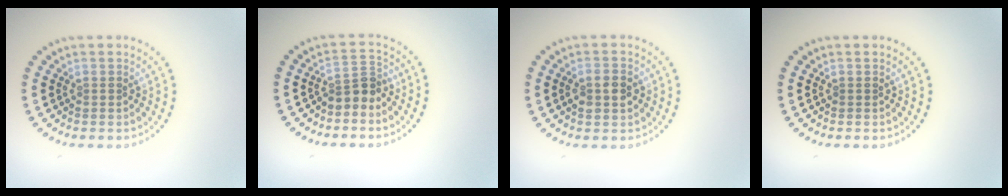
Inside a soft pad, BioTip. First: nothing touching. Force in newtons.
{"total": 2.4, "press": 1.8, "slide": 1.6}
{"total": 2.2, "press": 2.2, "slide": 0.2}
{"total": 0.0}